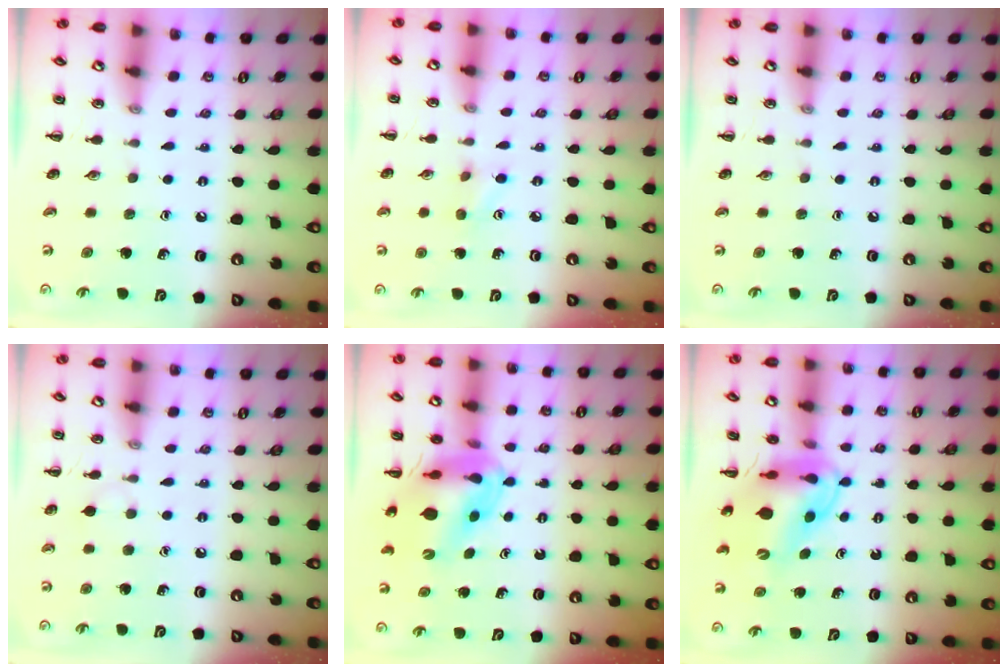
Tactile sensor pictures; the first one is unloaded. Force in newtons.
{"total": 3.4, "press": 3.2, "slide": 1.0}
{"total": 0.0}
{"total": 3.7, "press": 3.4, "slide": 1.5}
{"total": 11.6, "press": 11.0, "slide": 3.6}
{"total": 11.8, "press": 11.3, "slide": 3.6}